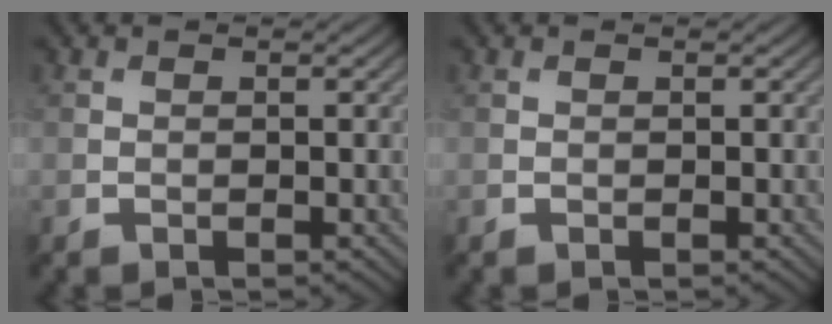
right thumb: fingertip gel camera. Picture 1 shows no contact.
{"total": 0.0}